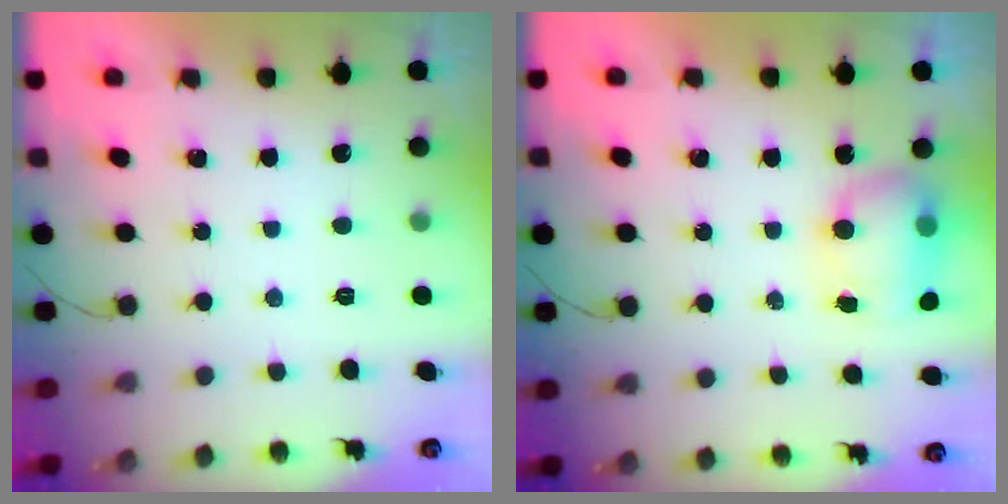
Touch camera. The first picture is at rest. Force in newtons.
{"total": 7.5, "press": 7.5, "slide": 0.8}